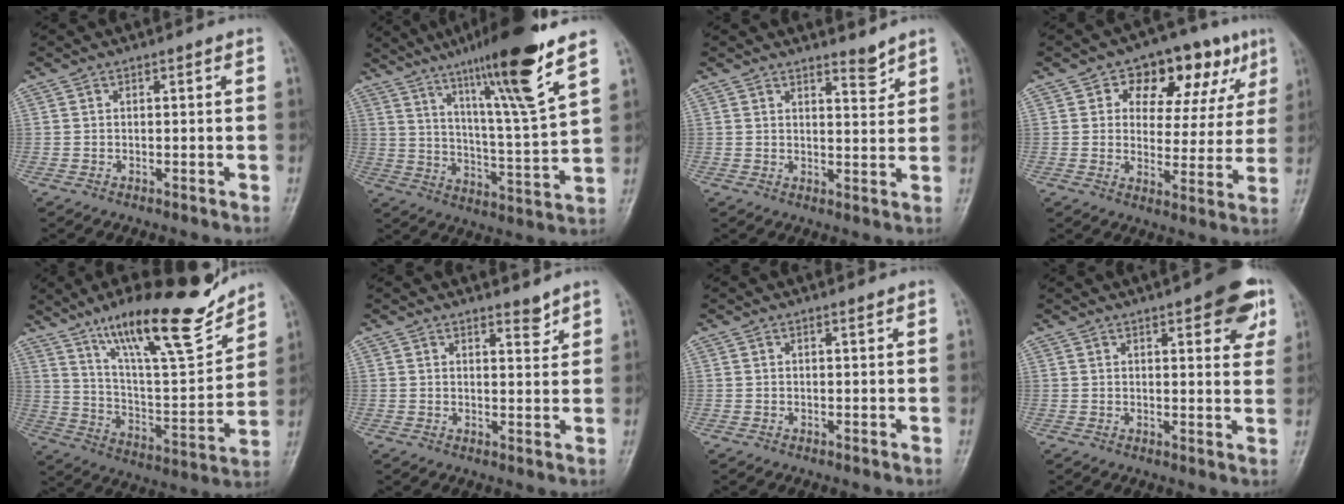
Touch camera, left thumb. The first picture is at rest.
{"total": 18.9, "force": [11.9, 0.6, 14.7], "torque": [-0.229, -0.056, 0.194]}
{"total": 2.8, "force": [2.6, 0.6, 0.9], "torque": [-0.006, -0.027, 0.042]}
{"total": 15.4, "force": [7.2, 9.2, 9.9], "torque": [-0.071, -0.005, 0.100]}
{"total": 21.8, "force": [15.5, 5.0, 14.4], "torque": [-0.199, -0.081, 0.265]}
{"total": 2.5, "force": [2.2, 0.7, 0.9], "torque": [-0.004, -0.019, 0.035]}
{"total": 0.0}
{"total": 9.7, "force": [5.1, 3.3, 7.6], "torque": [-0.066, -0.016, 0.058]}